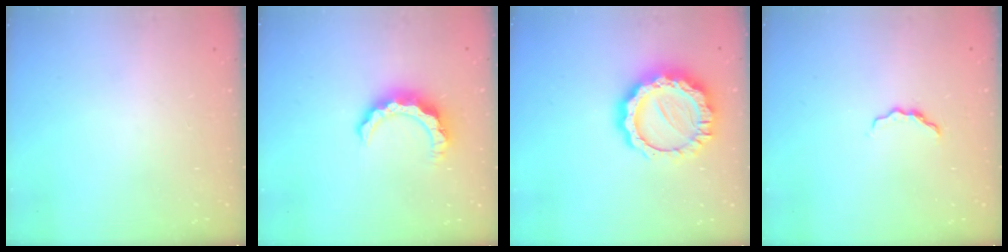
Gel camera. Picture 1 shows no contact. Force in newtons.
{"total": 8.1, "press": 8.1, "slide": 0.7}
{"total": 15.8, "press": 15.8, "slide": 1.0}
{"total": 3.8, "press": 3.7, "slide": 0.6}